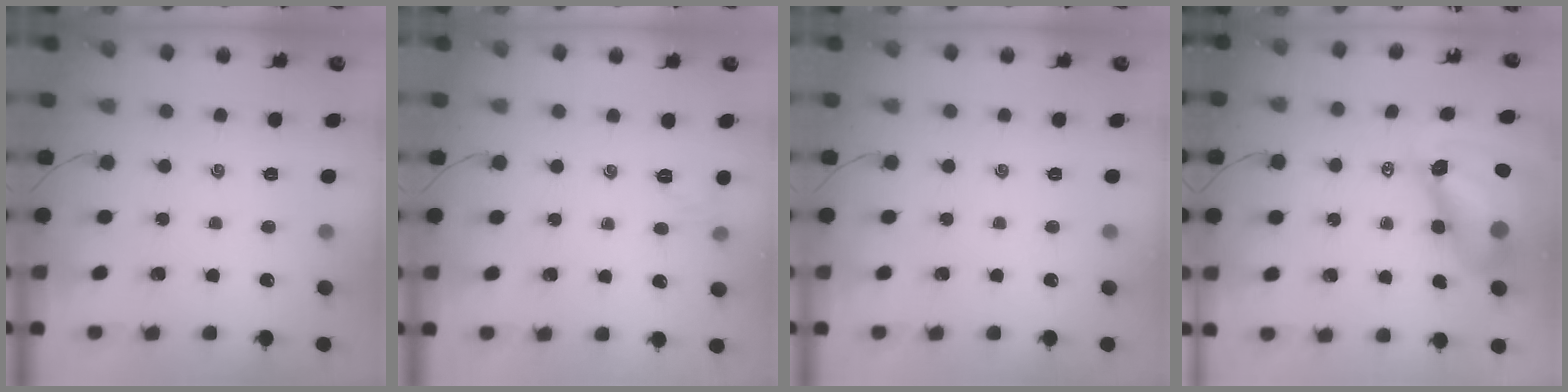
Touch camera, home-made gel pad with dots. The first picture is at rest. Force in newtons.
{"total": 5.3, "press": 5.1, "slide": 1.5}
{"total": 0.0}
{"total": 12.3, "press": 11.7, "slide": 3.7}